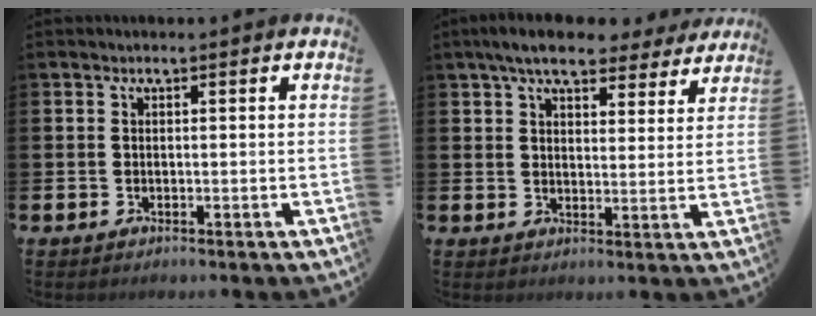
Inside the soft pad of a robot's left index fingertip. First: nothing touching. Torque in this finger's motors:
{"motor_torque": [0.50, -0.59, 0.92, 0.21]}